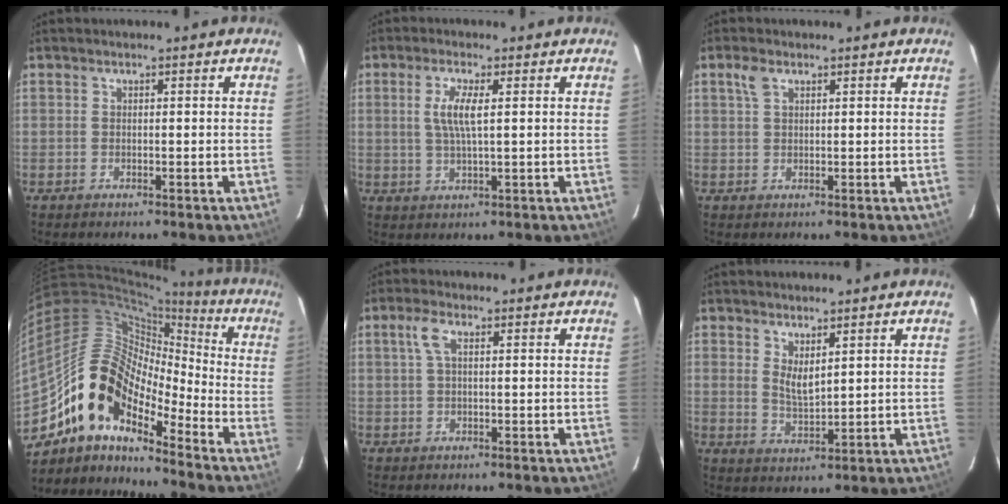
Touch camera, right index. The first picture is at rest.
{"total": 4.9, "force": [1.0, 0.8, 4.7], "torque": [-0.094, -0.002, 0.019]}
{"total": 2.4, "force": [1.3, 1.3, 1.6], "torque": [-0.034, 0.007, 0.027]}
{"total": 14.8, "force": [-10.7, 6.4, 7.8], "torque": [-0.134, 0.014, -0.219]}
{"total": 3.0, "force": [0.8, 1.0, 2.7], "torque": [-0.059, 0.008, 0.016]}
{"total": 4.0, "force": [2.1, 1.5, 3.1], "torque": [-0.054, -0.010, 0.039]}